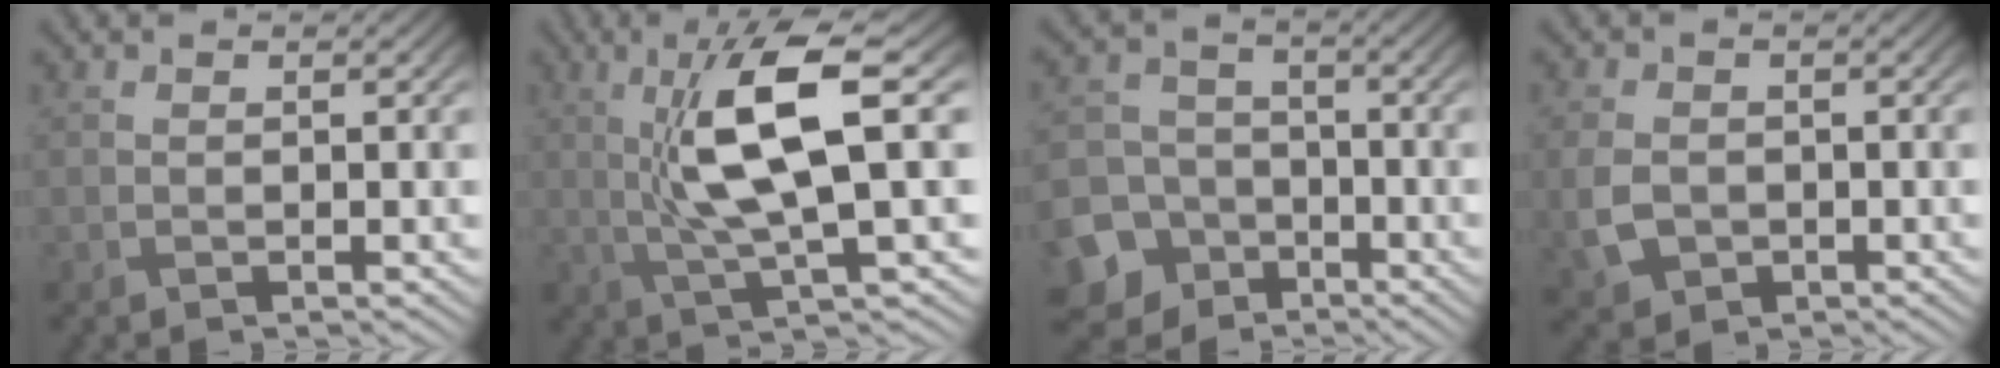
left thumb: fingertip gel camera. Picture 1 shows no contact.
{"total": 9.9, "force": [1.3, 2.1, 9.5], "torque": [-0.185, 0.006, 0.029]}
{"total": 10.9, "force": [-6.1, 8.6, 2.7], "torque": [-0.085, -0.040, -0.124]}
{"total": 4.4, "force": [-1.0, 3.4, 2.6], "torque": [-0.083, -0.012, -0.019]}